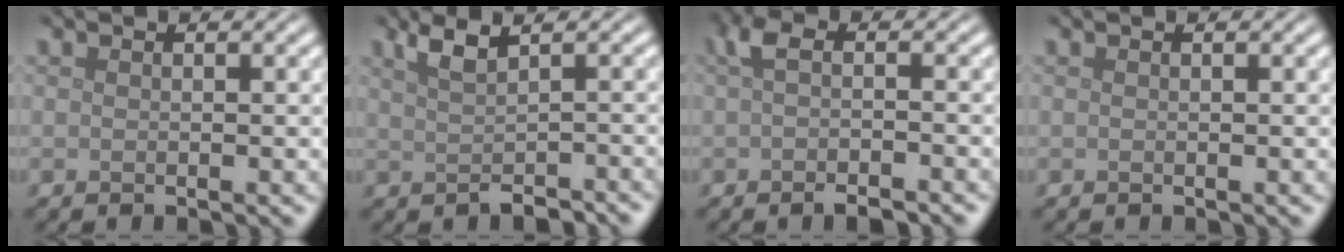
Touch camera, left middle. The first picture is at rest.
{"total": 2.4, "force": [0.6, 0.9, 2.1], "torque": [-0.037, -0.002, 0.017]}
{"total": 3.4, "force": [-1.0, 1.2, 3.0], "torque": [-0.056, -0.005, -0.017]}
{"total": 0.0}